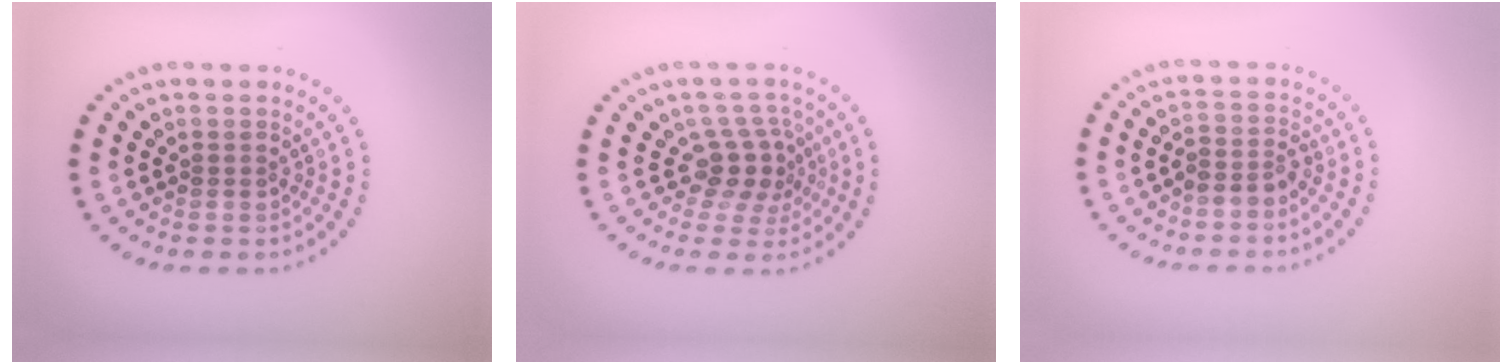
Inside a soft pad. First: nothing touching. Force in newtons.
{"total": 3.3, "press": 2.5, "slide": 2.1}
{"total": 2.1, "press": 1.7, "slide": 1.2}